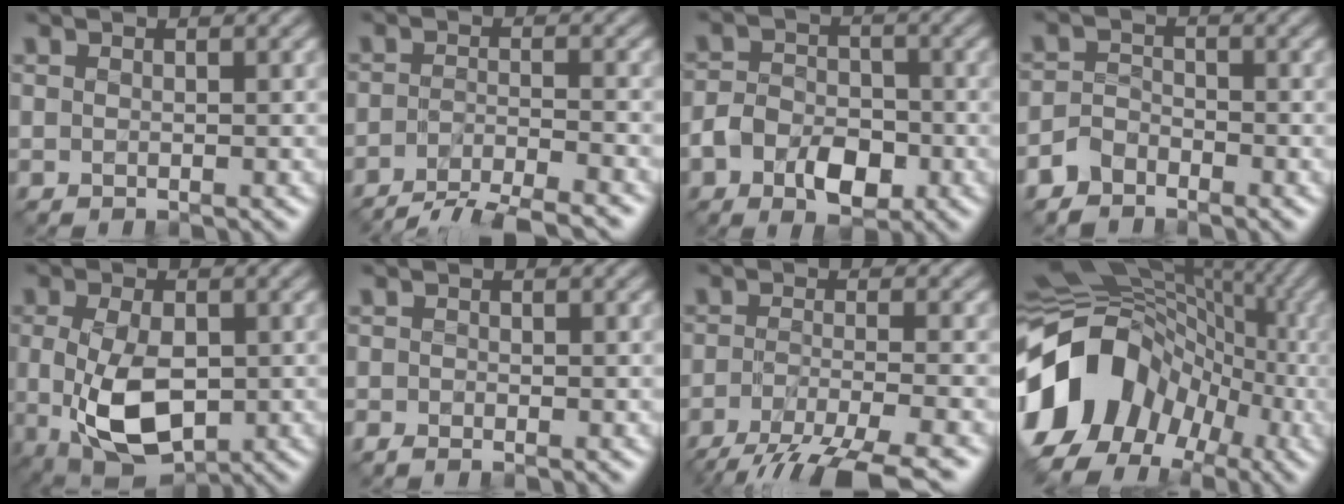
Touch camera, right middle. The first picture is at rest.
{"total": 5.4, "force": [-4.6, 1.0, 2.6], "torque": [-0.043, -0.006, -0.080]}
{"total": 5.1, "force": [-2.2, 3.4, 3.1], "torque": [-0.056, -0.002, -0.044]}
{"total": 2.3, "force": [-1.9, 1.3, 0.6], "torque": [-0.010, 0.006, -0.043]}
{"total": 7.6, "force": [-1.1, 4.3, 6.2], "torque": [-0.133, -0.015, -0.011]}
{"total": 1.0, "force": [-0.8, 0.4, 0.4], "torque": [-0.006, -0.003, -0.018]}
{"total": 7.7, "force": [-5.6, 1.7, 5.0], "torque": [-0.081, -0.010, -0.098]}
{"total": 15.6, "force": [-4.4, 12.3, 8.6], "torque": [-0.177, 0.003, -0.099]}